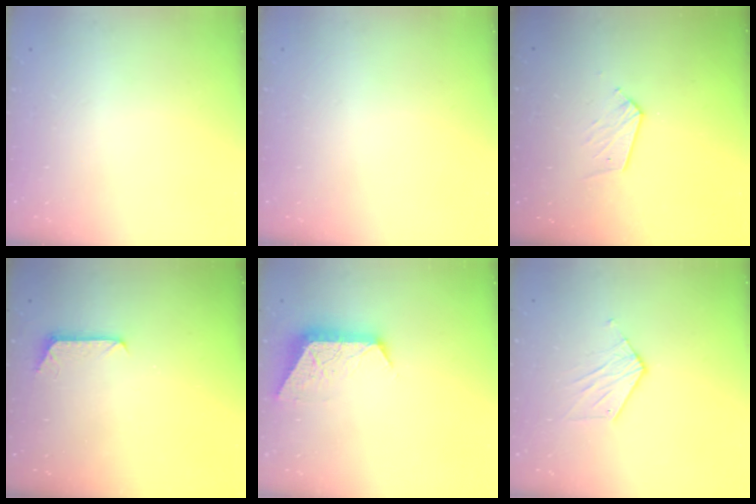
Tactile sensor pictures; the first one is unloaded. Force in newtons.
{"total": 0.0}
{"total": 6.7, "press": 6.7, "slide": 0.4}
{"total": 5.9, "press": 5.9, "slide": 0.5}
{"total": 9.5, "press": 9.5, "slide": 0.2}
{"total": 6.9, "press": 6.9, "slide": 0.4}